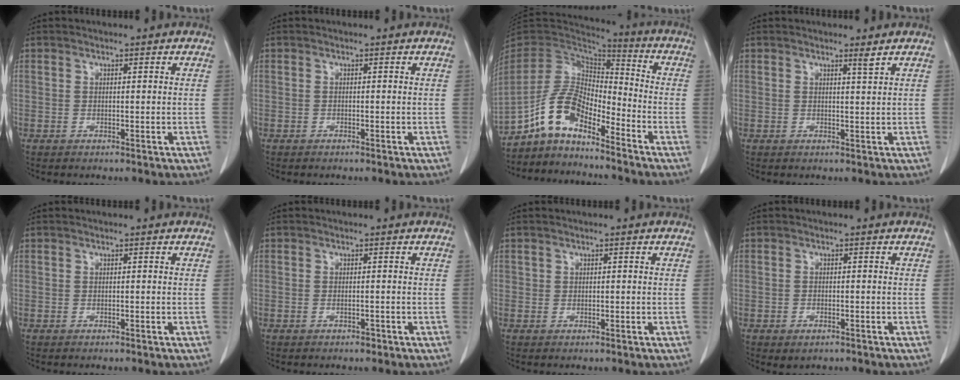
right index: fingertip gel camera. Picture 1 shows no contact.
{"total": 0.0}
{"total": 10.2, "force": [-7.6, 3.6, 5.9], "torque": [-0.123, 0.032, -0.146]}
{"total": 1.1, "force": [0.9, -0.4, 0.5], "torque": [-0.021, -0.009, 0.020]}
{"total": 0.0}
{"total": 0.8, "force": [-0.4, 0.4, 0.6], "torque": [-0.011, 0.001, 0.000]}
{"total": 0.5, "force": [0.2, 0.5, 0.1], "torque": [0.007, 0.004, 0.004]}
{"total": 1.7, "force": [-1.0, 0.9, 1.1], "torque": [-0.017, 0.000, -0.006]}